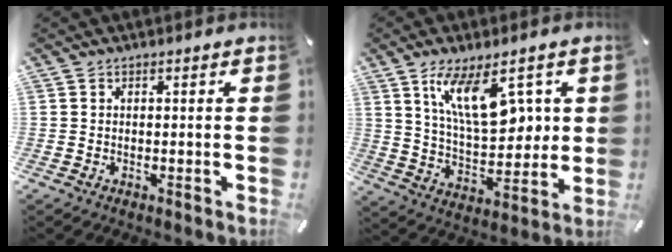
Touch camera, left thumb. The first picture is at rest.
{"total": 16.2, "force": [7.6, 7.9, 11.9], "torque": [-0.196, -0.017, 0.134]}